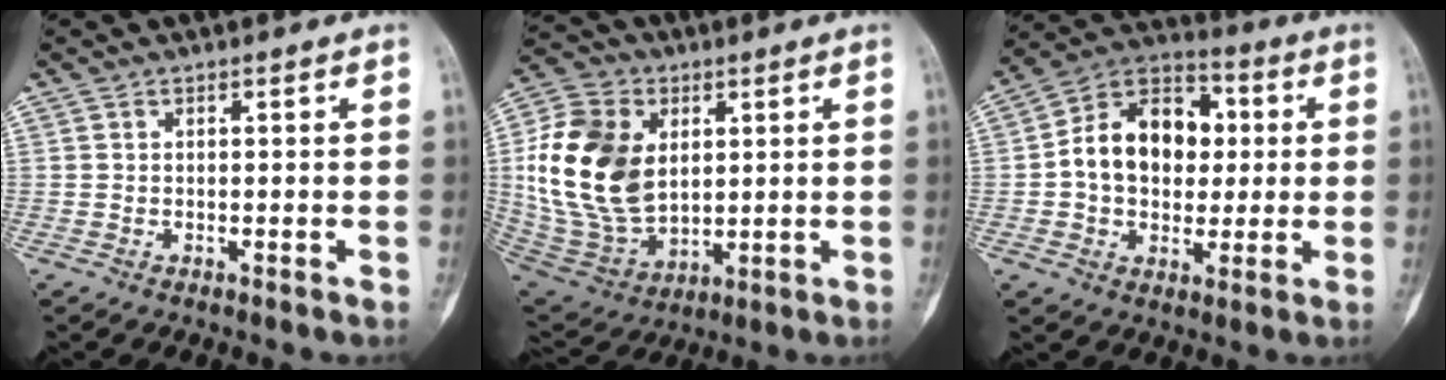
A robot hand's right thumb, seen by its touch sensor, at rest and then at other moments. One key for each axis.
{"total": 20.4, "fx": 3.2, "fy": 14.2, "fz": 14.3, "tx": -0.271, "ty": -0.013, "tz": 0.072}
{"total": 16.4, "fx": 1.4, "fy": 11.8, "fz": 11.3, "tx": -0.140, "ty": 0.023, "tz": 0.014}